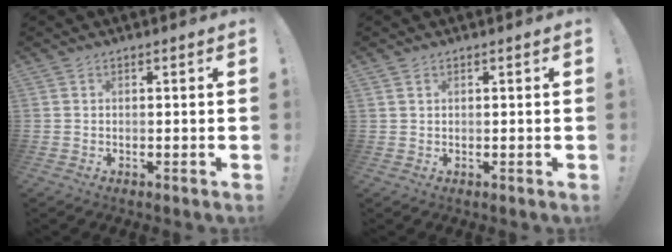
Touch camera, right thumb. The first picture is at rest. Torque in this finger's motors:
{"motor_torque": [0.10, -0.21, 0.00, 0.14, 0.04]}